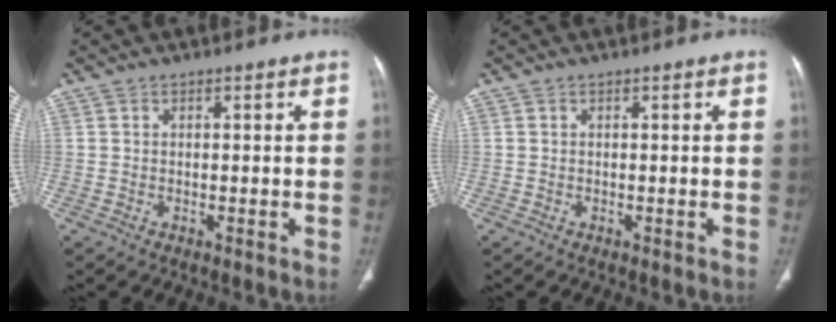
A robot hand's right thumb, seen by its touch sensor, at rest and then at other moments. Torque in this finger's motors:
{"motor_torque": [-0.13, 0.13, -0.14, 0.14, 0.02]}